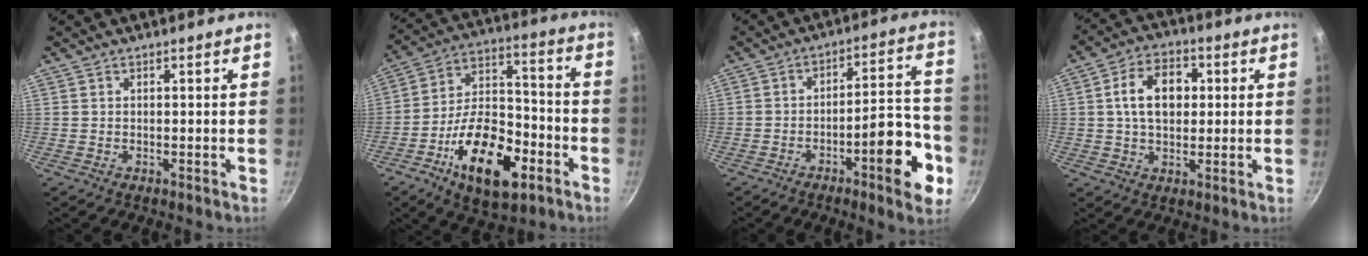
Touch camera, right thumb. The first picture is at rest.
{"total": 20.3, "force": [-8.8, 10.1, 15.2], "torque": [-0.227, 0.050, -0.151]}
{"total": 14.3, "force": [-6.3, 3.9, 12.2], "torque": [-0.141, 0.048, -0.092]}
{"total": 10.4, "force": [1.6, 7.1, 7.4], "torque": [-0.103, 0.012, 0.019]}